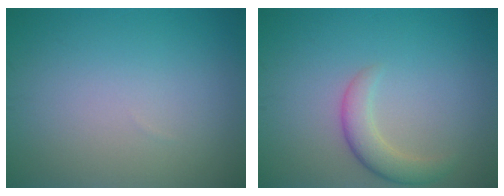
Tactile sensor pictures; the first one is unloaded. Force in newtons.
{"total": 2.8, "press": 2.7, "slide": 0.3}